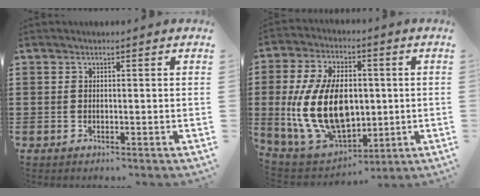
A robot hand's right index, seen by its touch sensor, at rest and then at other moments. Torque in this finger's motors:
{"motor_torque": [1.60, 0.54, 0.97, 0.21]}